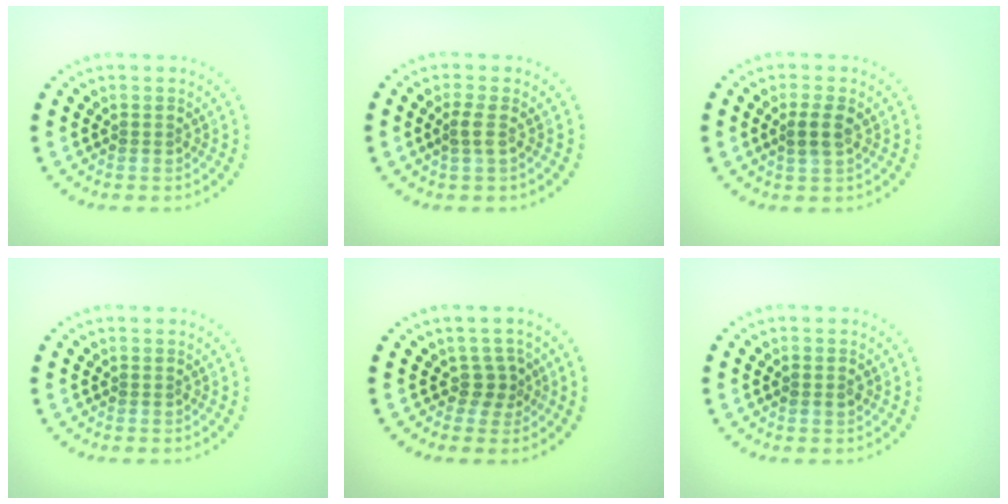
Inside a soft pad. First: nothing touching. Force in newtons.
{"total": 1.3, "press": 1.1, "slide": 0.7}
{"total": 1.7, "press": 1.6, "slide": 0.6}
{"total": 0.0}
{"total": 1.9, "press": 1.2, "slide": 1.4}
{"total": 1.0, "press": 1.0, "slide": 0.3}